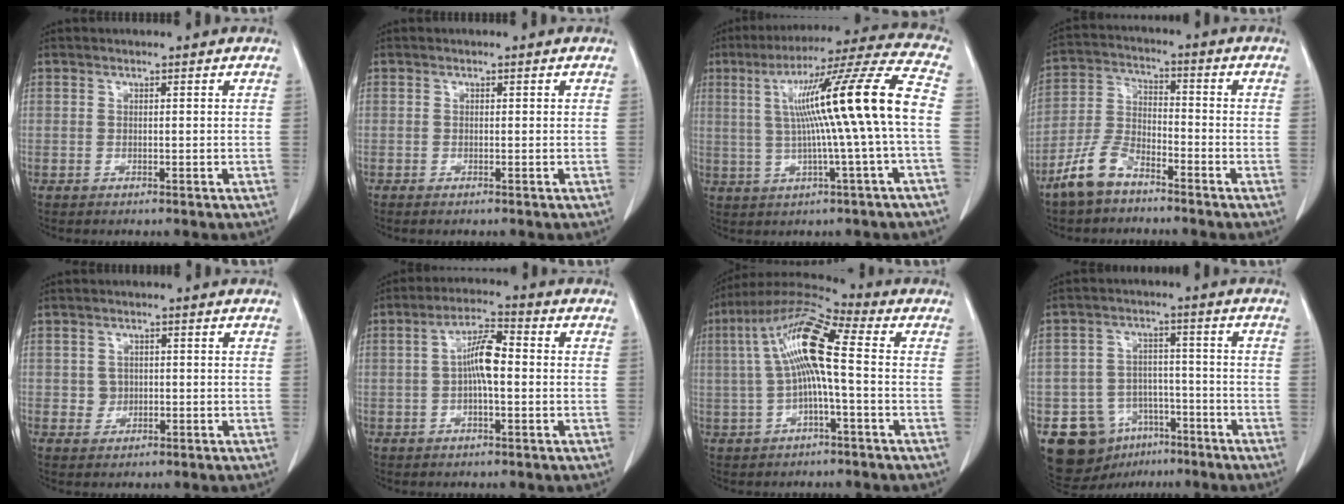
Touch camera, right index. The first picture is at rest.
{"total": 0.6, "force": [-0.4, 0.2, 0.5], "torque": [-0.007, 0.000, -0.007]}
{"total": 17.1, "force": [0.6, -1.5, 17.0], "torque": [-0.267, 0.023, 0.007]}
{"total": 8.0, "force": [-6.0, 3.2, 4.3], "torque": [-0.106, -0.002, -0.123]}
{"total": 2.0, "force": [-0.1, 1.9, 0.7], "torque": [-0.008, 0.003, 0.002]}
{"total": 6.5, "force": [0.0, 1.6, 6.3], "torque": [-0.122, 0.018, -0.005]}
{"total": 11.4, "force": [0.6, 1.3, 11.4], "torque": [-0.225, 0.033, 0.005]}
{"total": 11.4, "force": [-6.3, 8.7, 3.8], "torque": [-0.062, 0.030, -0.090]}